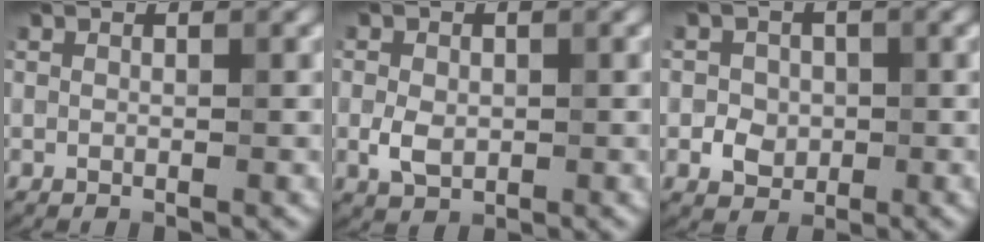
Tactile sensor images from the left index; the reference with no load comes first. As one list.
[{"total": 2.4, "force": [-0.3, 1.8, 1.6], "torque": [-0.030, -0.004, -0.006]}, {"total": 2.4, "force": [-0.4, 2.2, 0.9], "torque": [-0.002, -0.004, -0.012]}]